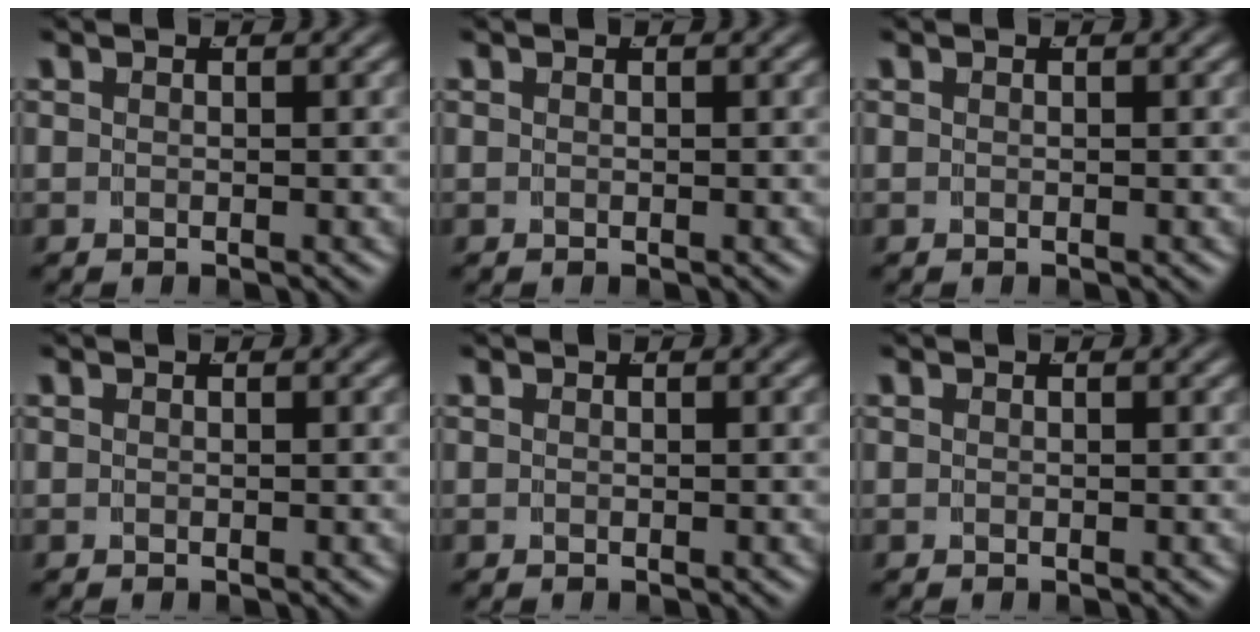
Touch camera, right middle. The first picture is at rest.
{"total": 0.0}
{"total": 0.0}
{"total": 0.0}
{"total": 0.0}
{"total": 0.0}